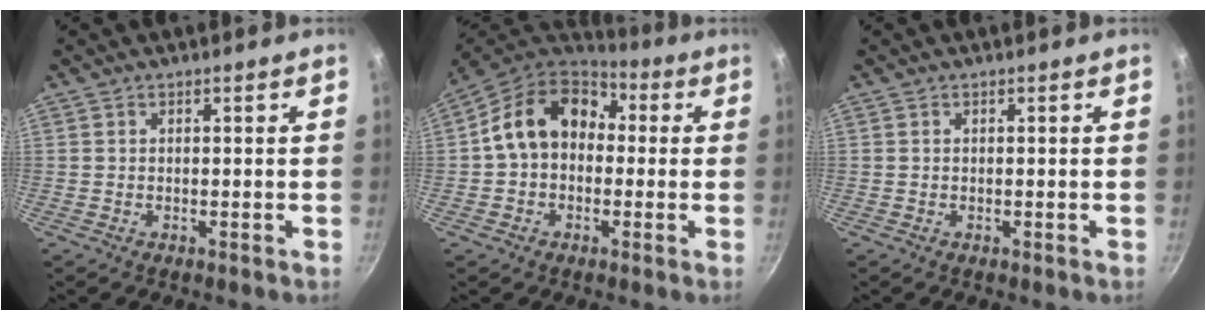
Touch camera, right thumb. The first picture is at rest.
{"total": 15.1, "force": [1.6, 11.4, 9.7], "torque": [-0.130, 0.039, 0.009]}
{"total": 0.0}